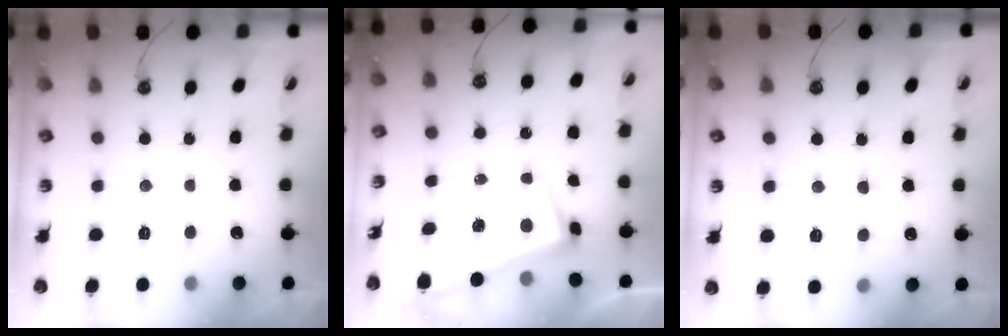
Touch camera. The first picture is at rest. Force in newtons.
{"total": 2.0, "press": 1.1, "slide": 1.7}
{"total": 2.1, "press": 2.0, "slide": 0.8}